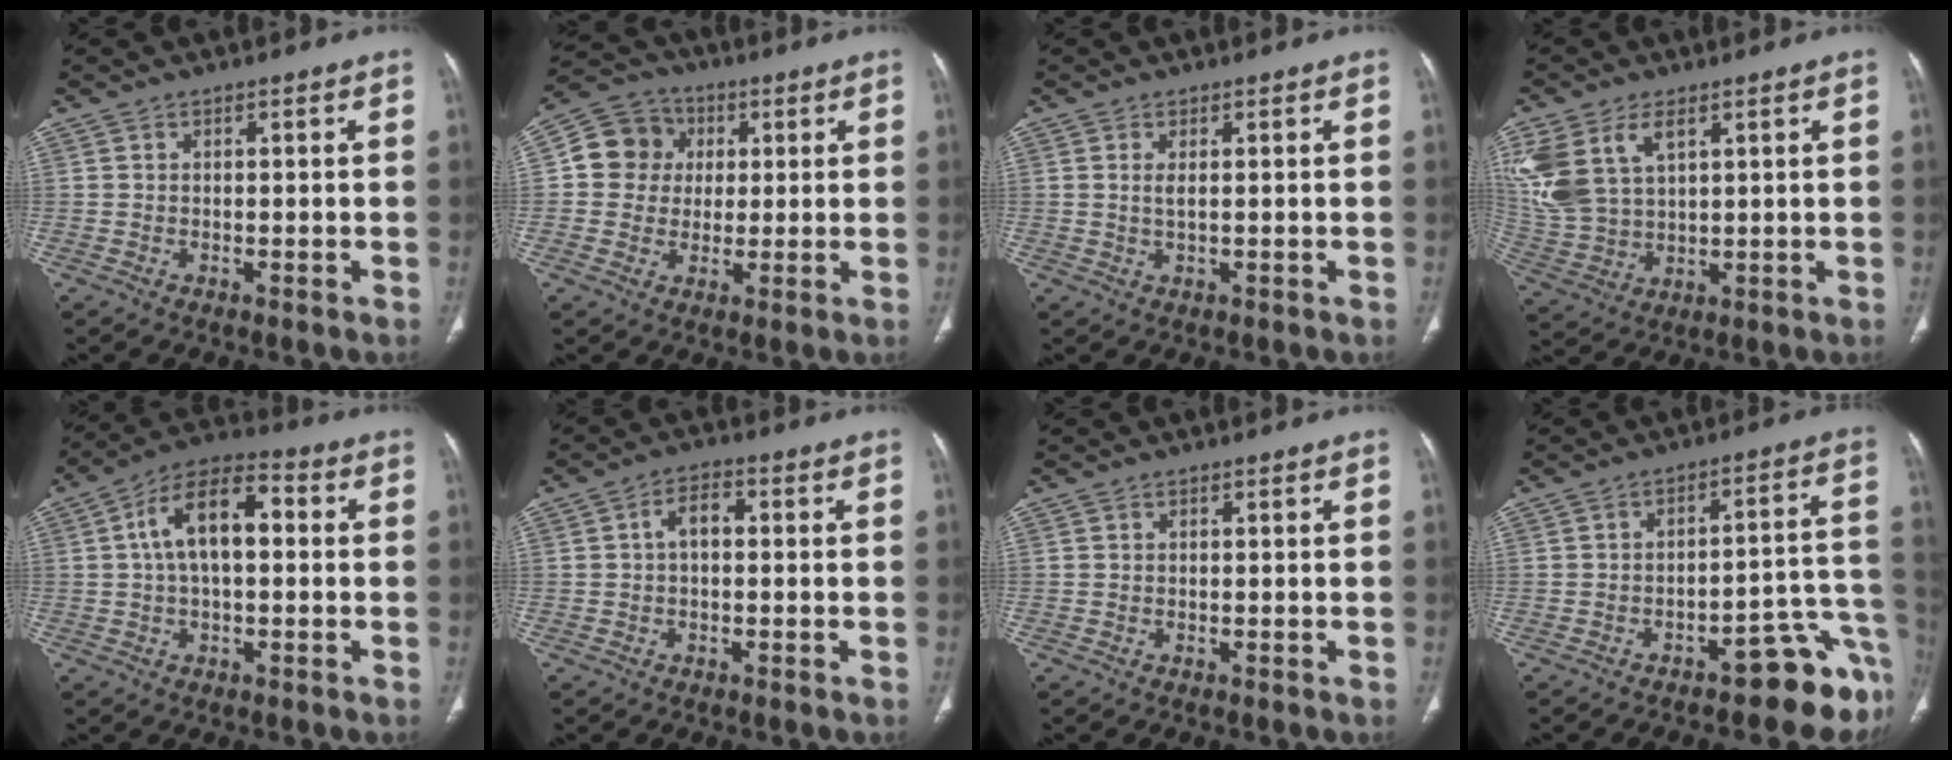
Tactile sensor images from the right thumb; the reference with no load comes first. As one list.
[{"total": 9.5, "force": [1.5, 8.9, 3.2], "torque": [-0.031, 0.010, 0.014]}, {"total": 1.6, "force": [0.4, 0.4, 1.5], "torque": [-0.036, -0.004, 0.011]}, {"total": 13.0, "force": [5.6, 7.6, 9.0], "torque": [-0.203, -0.007, 0.127]}, {"total": 12.2, "force": [1.5, 6.4, 10.3], "torque": [-0.176, 0.033, 0.015]}, {"total": 4.1, "force": [0.2, 2.3, 3.3], "torque": [-0.051, 0.015, -0.003]}, {"total": 0.0}, {"total": 12.9, "force": [-7.8, 4.4, 9.2], "torque": [-0.049, 0.091, -0.103]}]